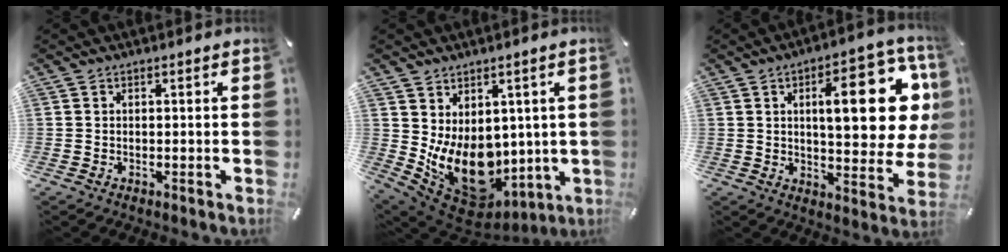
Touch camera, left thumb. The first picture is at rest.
{"total": 13.6, "force": [0.2, 11.0, 8.0], "torque": [-0.138, -0.042, 0.019]}
{"total": 20.5, "force": [5.8, 7.7, 18.1], "torque": [-0.246, -0.021, 0.081]}